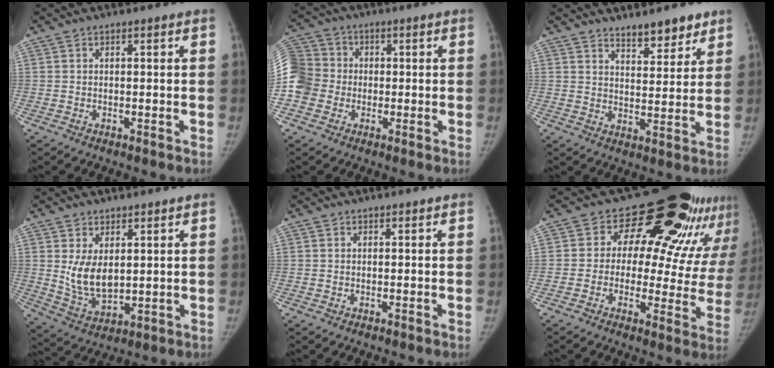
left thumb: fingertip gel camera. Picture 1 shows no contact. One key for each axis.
{"total": 13.1, "fx": -1.5, "fy": 11.8, "fz": 5.5, "tx": -0.125, "ty": 0.036, "tz": -0.031}
{"total": 7.1, "fx": 5.8, "fy": 2.6, "fz": 3.3, "tx": -0.013, "ty": -0.042, "tz": 0.087}
{"total": 8.2, "fx": 2.1, "fy": 5.3, "fz": 5.9, "tx": -0.085, "ty": -0.028, "tz": 0.056}
{"total": 0.0}
{"total": 23.2, "fx": 14.9, "fy": 11.3, "fz": 13.7, "tx": -0.140, "ty": -0.059, "tz": 0.176}